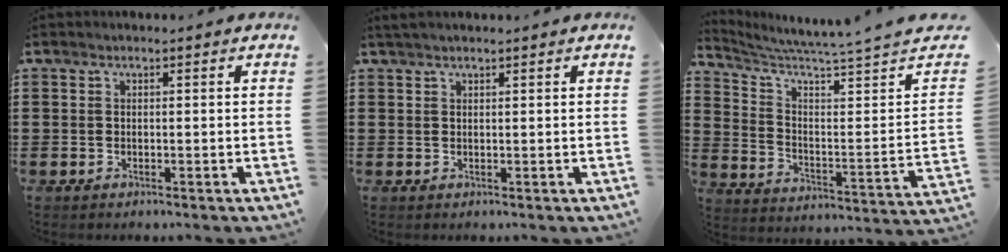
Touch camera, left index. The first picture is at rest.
{"total": 1.1, "force": [1.0, 0.0, 0.5], "torque": [-0.011, 0.001, 0.018]}
{"total": 4.4, "force": [3.7, -1.3, 2.0], "torque": [-0.059, -0.057, 0.052]}